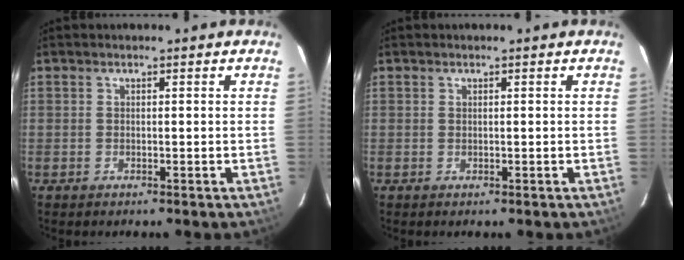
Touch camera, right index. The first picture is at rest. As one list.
[{"total": 0.0}]